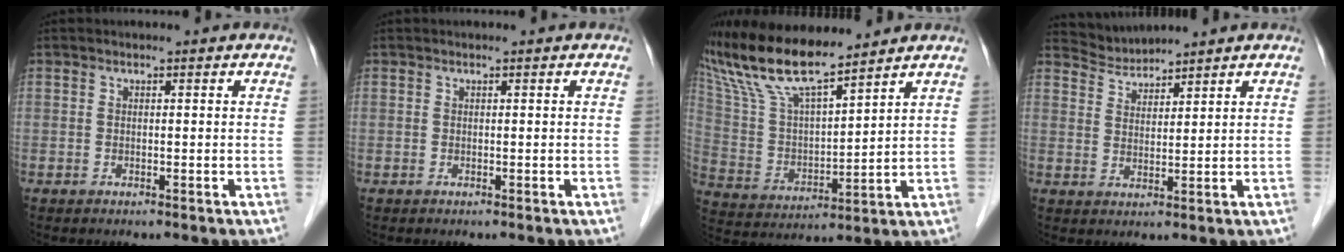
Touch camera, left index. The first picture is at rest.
{"total": 0.0}
{"total": 15.1, "force": [12.8, 1.8, 7.8], "torque": [-0.168, 0.010, 0.250]}
{"total": 3.5, "force": [3.3, -0.1, -0.9], "torque": [0.011, 0.006, 0.070]}